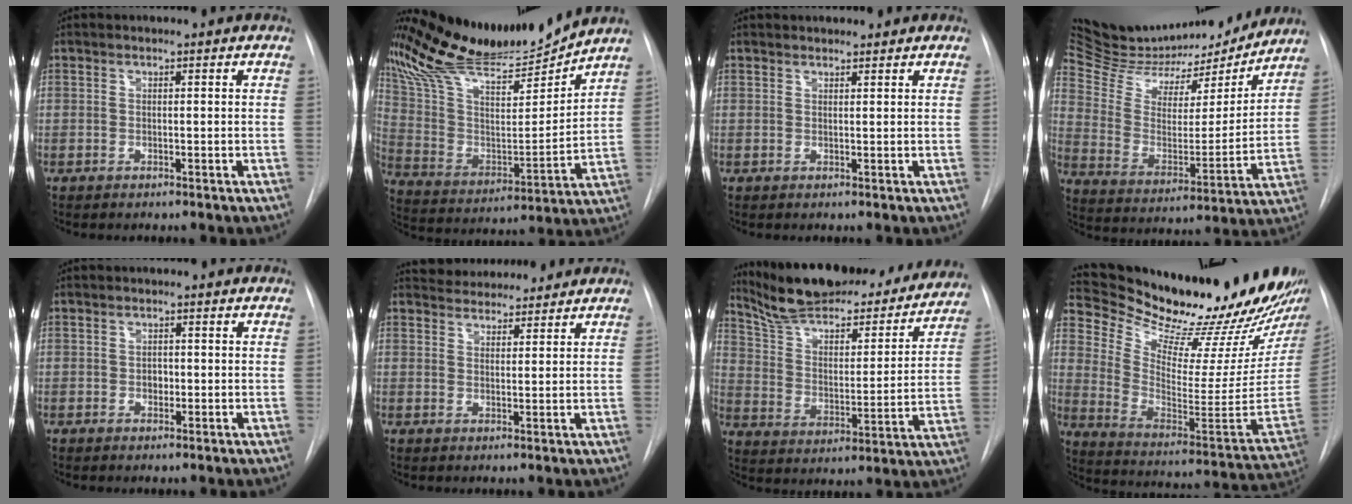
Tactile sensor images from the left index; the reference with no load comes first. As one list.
[{"total": 19.6, "force": [18.4, 1.1, 6.5], "torque": [-0.137, -0.025, 0.316]}, {"total": 2.8, "force": [2.6, 0.8, 0.6], "torque": [-0.007, 0.020, 0.035]}, {"total": 24.0, "force": [22.3, 6.0, 6.3], "torque": [-0.117, -0.019, 0.343]}, {"total": 1.3, "force": [-0.2, 1.0, 0.8], "torque": [-0.011, 0.003, -0.002]}, {"total": 7.5, "force": [7.1, 1.9, 1.3], "torque": [-0.017, 0.022, 0.104]}, {"total": 26.9, "force": [23.9, 6.1, 10.9], "torque": [-0.168, -0.016, 0.337]}, {"total": 28.1, "force": [25.4, 2.5, 11.7], "torque": [-0.186, -0.119, 0.351]}]